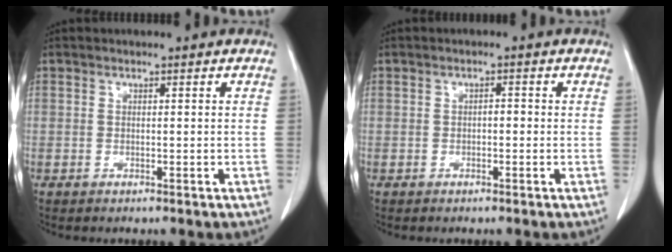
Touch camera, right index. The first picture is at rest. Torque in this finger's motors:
{"motor_torque": [0.18, -0.08, 0.09, 0.03]}